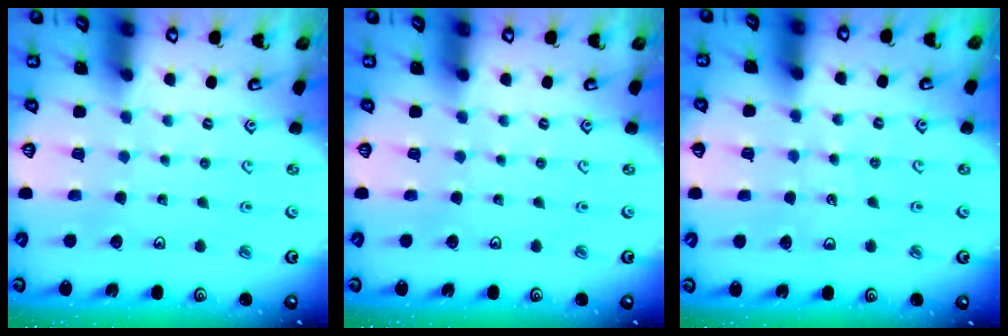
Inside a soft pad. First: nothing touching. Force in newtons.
{"total": 0.0}
{"total": 5.0, "press": 4.6, "slide": 1.9}